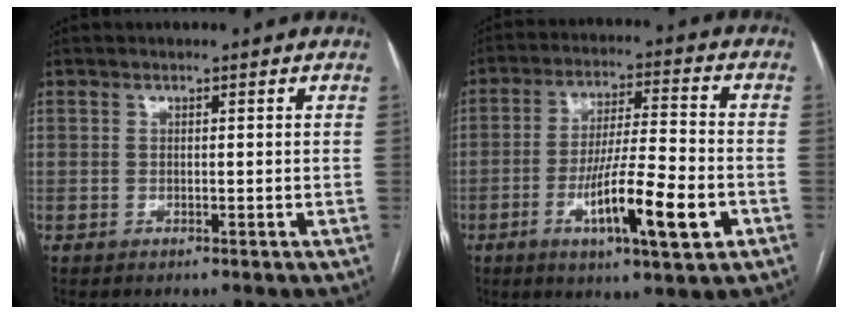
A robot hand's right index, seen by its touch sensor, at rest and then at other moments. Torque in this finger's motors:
{"motor_torque": [1.28, -0.86, 0.63, 0.18]}